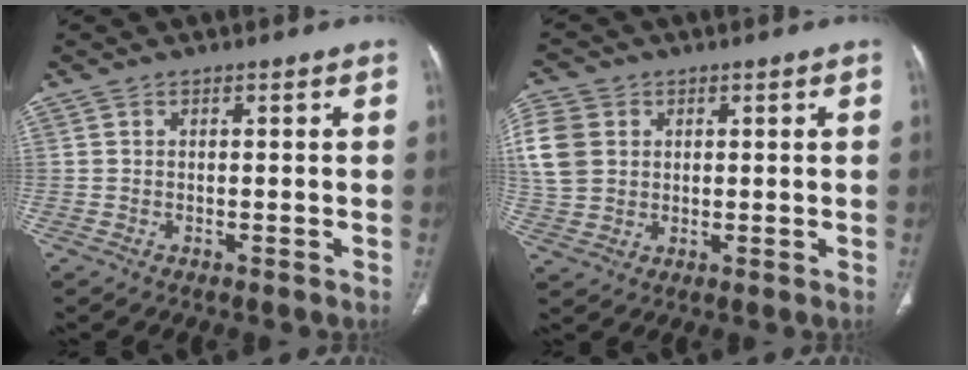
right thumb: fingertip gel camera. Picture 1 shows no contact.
{"total": 12.9, "force": [2.8, 10.7, 6.7], "torque": [-0.165, 0.011, 0.056]}